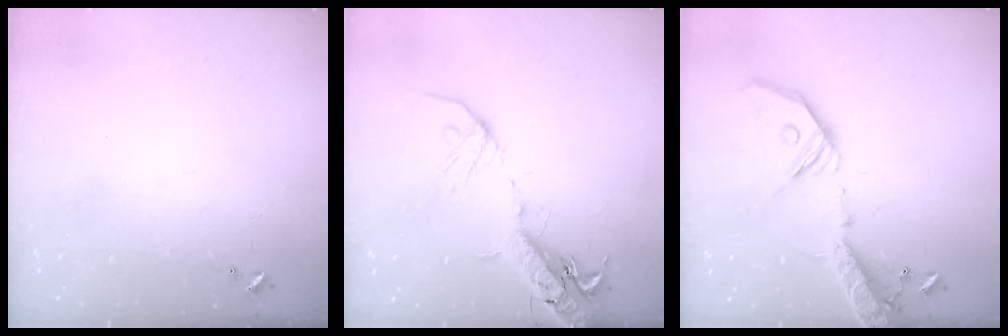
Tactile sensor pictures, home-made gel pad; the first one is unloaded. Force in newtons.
{"total": 17.9, "press": 17.4, "slide": 4.3}
{"total": 21.3, "press": 20.9, "slide": 4.1}